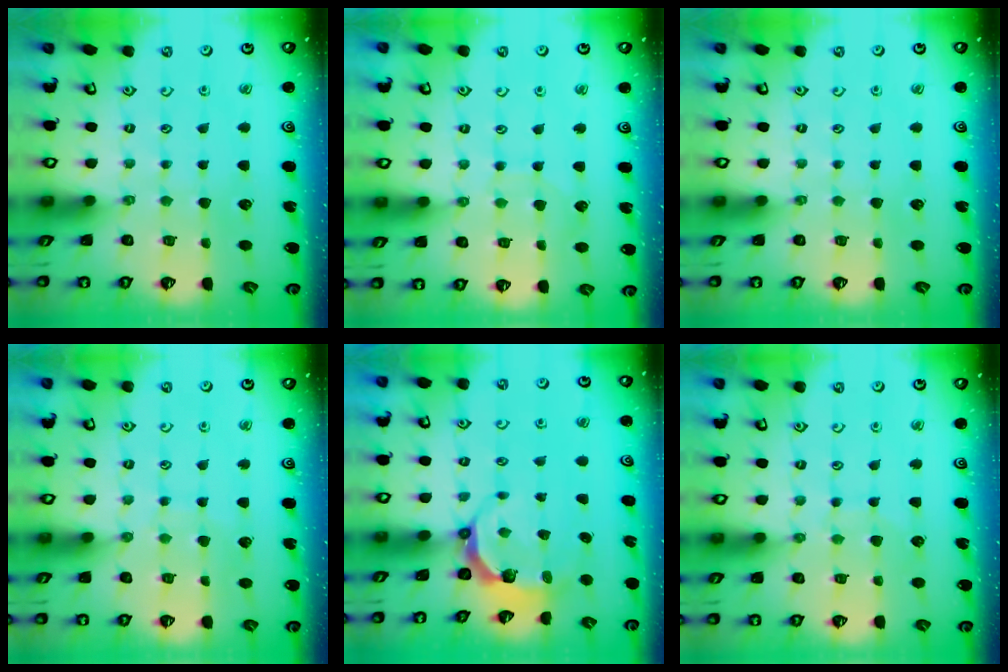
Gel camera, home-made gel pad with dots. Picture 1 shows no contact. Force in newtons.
{"total": 4.8, "press": 4.8, "slide": 0.5}
{"total": 0.0}
{"total": 6.3, "press": 6.2, "slide": 0.5}
{"total": 5.6, "press": 4.4, "slide": 3.4}
{"total": 5.2, "press": 5.2, "slide": 0.5}